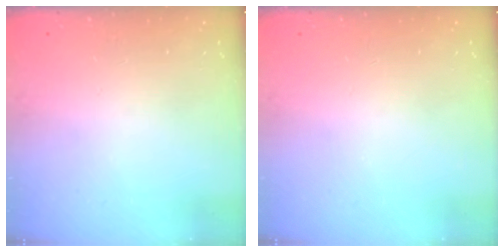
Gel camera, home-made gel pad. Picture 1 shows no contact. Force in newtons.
{"total": 0.0}